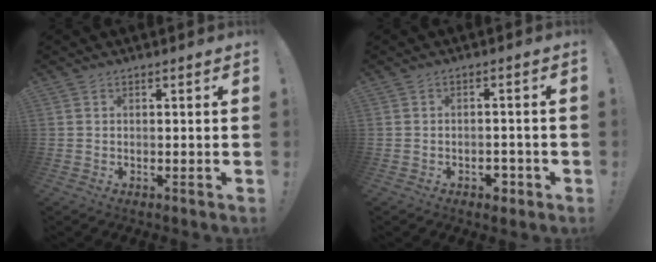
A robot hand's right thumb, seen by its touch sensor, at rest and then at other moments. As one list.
[{"total": 3.3, "force": [-1.8, 2.0, 1.8], "torque": [-0.005, 0.002, -0.034]}]